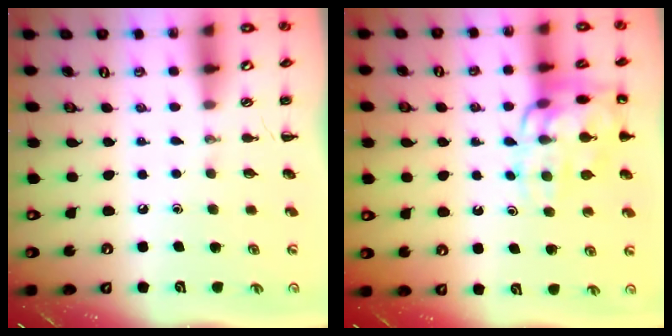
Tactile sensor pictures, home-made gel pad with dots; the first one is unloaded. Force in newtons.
{"total": 14.4, "press": 14.3, "slide": 1.6}